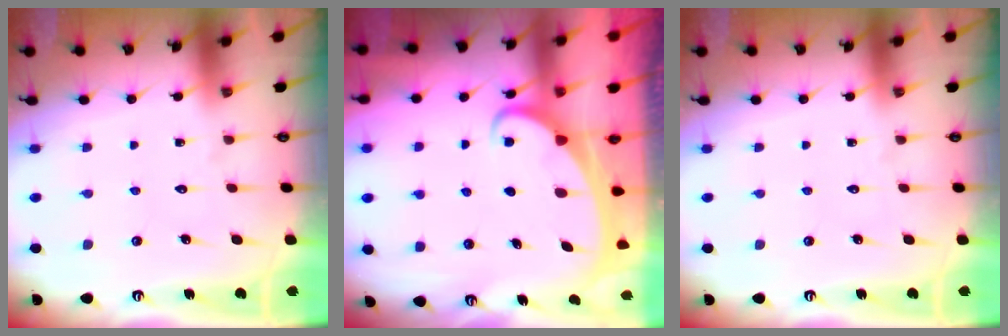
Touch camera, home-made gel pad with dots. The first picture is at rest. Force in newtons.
{"total": 2.2, "press": 2.1, "slide": 0.2}
{"total": 0.0}